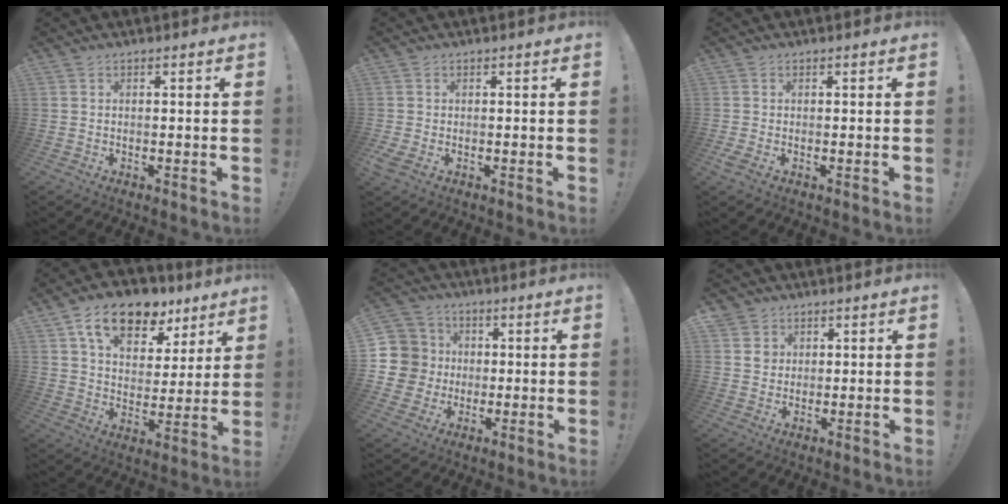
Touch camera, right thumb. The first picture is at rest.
{"total": 2.1, "force": [-0.4, 1.3, 1.6], "torque": [-0.030, 0.000, -0.006]}
{"total": 1.9, "force": [-0.6, 0.8, 1.6], "torque": [-0.037, 0.002, -0.009]}
{"total": 16.5, "force": [10.2, 9.3, 9.0], "torque": [-0.139, -0.055, 0.180]}
{"total": 9.6, "force": [0.6, 9.3, 2.4], "torque": [-0.045, 0.001, 0.023]}
{"total": 5.8, "force": [2.5, 5.1, 0.8], "torque": [-0.004, -0.021, 0.048]}